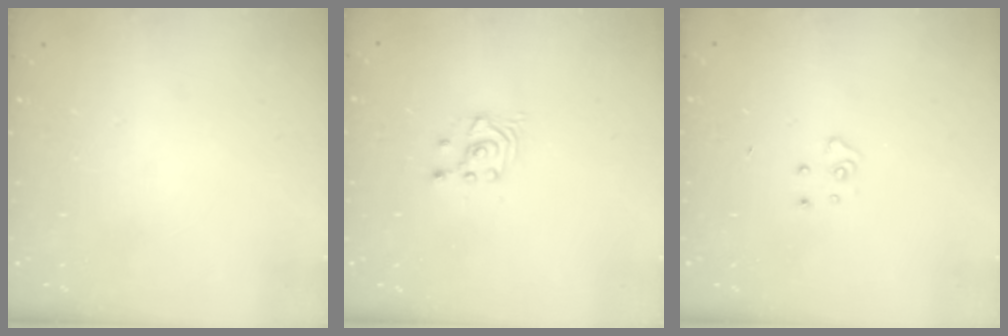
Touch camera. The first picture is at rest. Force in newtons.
{"total": 2.6, "press": 2.5, "slide": 0.3}
{"total": 4.4, "press": 4.4, "slide": 0.3}